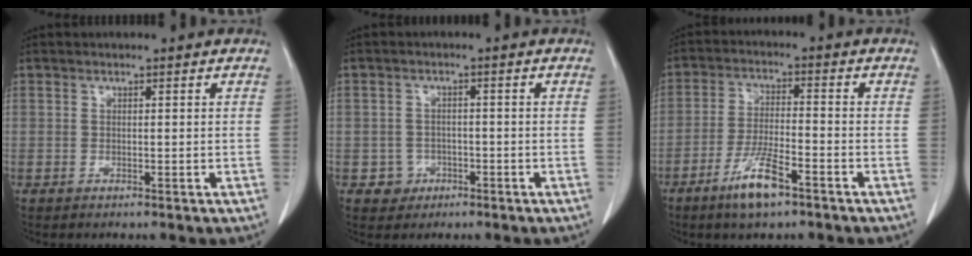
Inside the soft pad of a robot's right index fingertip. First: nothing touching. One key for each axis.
{"total": 3.2, "fx": -1.3, "fy": 2.9, "fz": -0.1, "tx": 0.011, "ty": 0.015, "tz": -0.017}
{"total": 7.8, "fx": -4.9, "fy": 1.3, "fz": 5.9, "tx": -0.118, "ty": -0.010, "tz": -0.090}